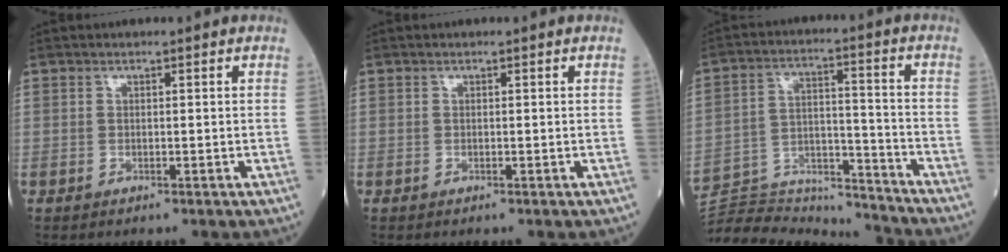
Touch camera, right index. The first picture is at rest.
{"total": 0.0}
{"total": 20.5, "force": [-20.2, 1.3, 3.1], "torque": [-0.072, 0.027, -0.319]}